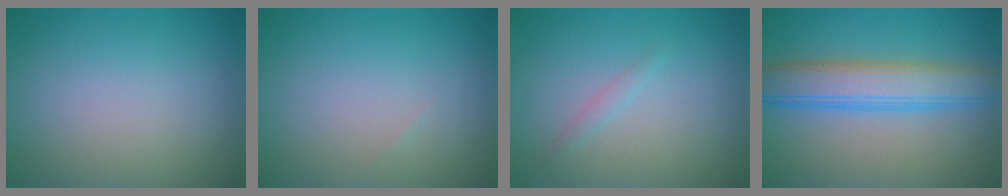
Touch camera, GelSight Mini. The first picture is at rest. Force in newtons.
{"total": 0.0}
{"total": 0.8, "press": 0.8, "slide": 0.1}
{"total": 6.3, "press": 6.2, "slide": 0.3}